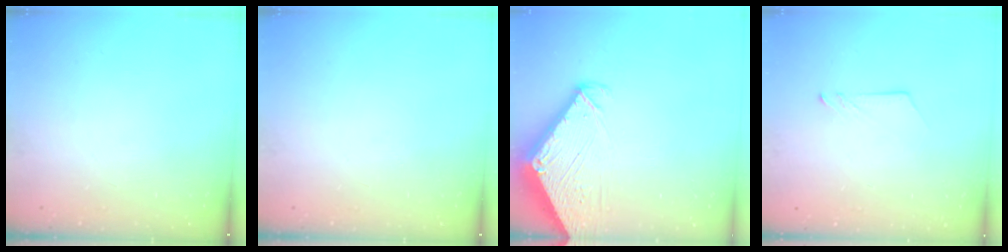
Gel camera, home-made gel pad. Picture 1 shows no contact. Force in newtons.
{"total": 0.0}
{"total": 4.2, "press": 4.2, "slide": 0.4}
{"total": 1.2, "press": 1.2, "slide": 0.1}